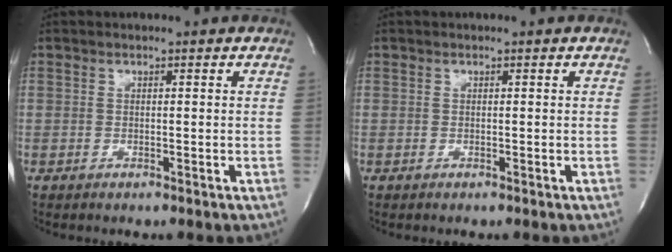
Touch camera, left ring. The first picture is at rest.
{"total": 0.0}